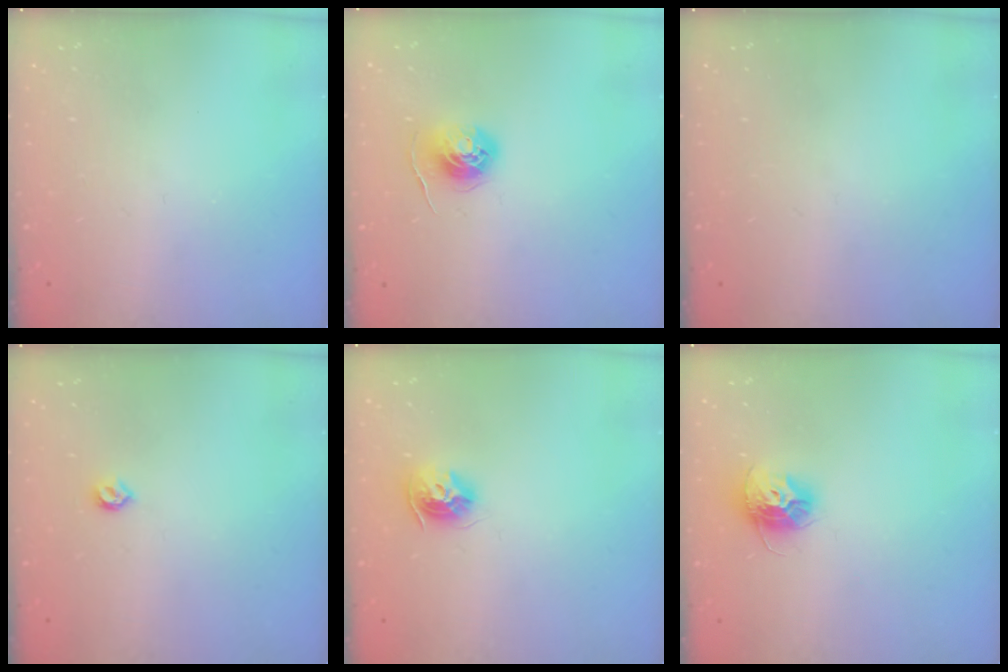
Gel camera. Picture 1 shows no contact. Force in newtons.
{"total": 5.7, "press": 5.7, "slide": 0.5}
{"total": 0.0}
{"total": 4.0, "press": 3.9, "slide": 0.8}
{"total": 9.5, "press": 9.5, "slide": 0.4}
{"total": 10.5, "press": 10.4, "slide": 0.9}